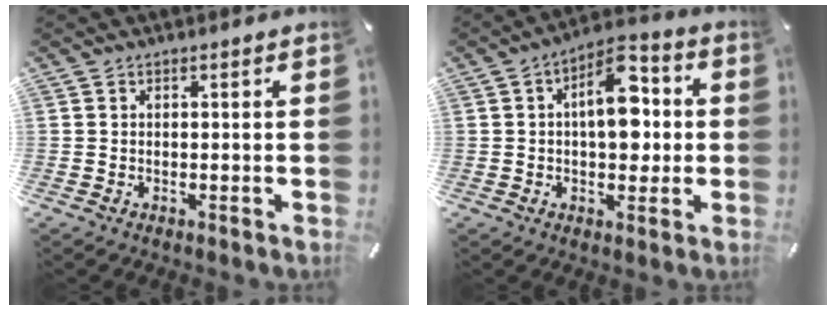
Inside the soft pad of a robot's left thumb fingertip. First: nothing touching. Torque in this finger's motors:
{"motor_torque": [0.40, 0.45, 0.79, 0.38, 0.15]}